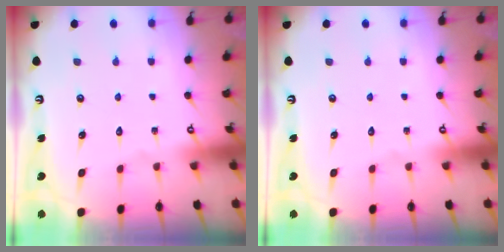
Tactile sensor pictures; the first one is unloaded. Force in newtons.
{"total": 0.0}